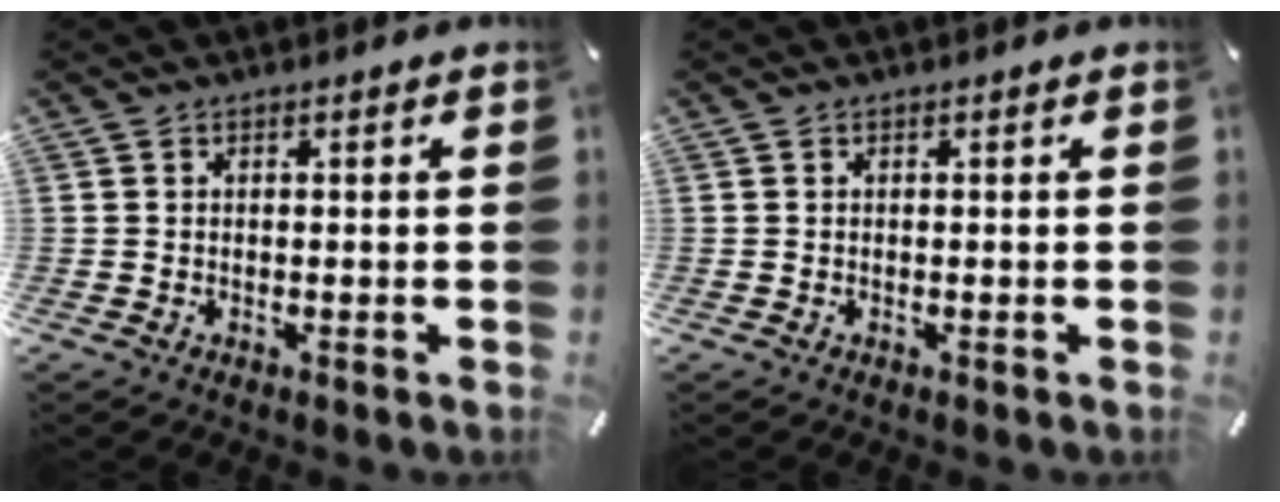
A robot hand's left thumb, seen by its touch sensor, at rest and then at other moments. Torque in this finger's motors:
{"motor_torque": [0.00, 0.00, -0.01, 0.00, 0.00]}